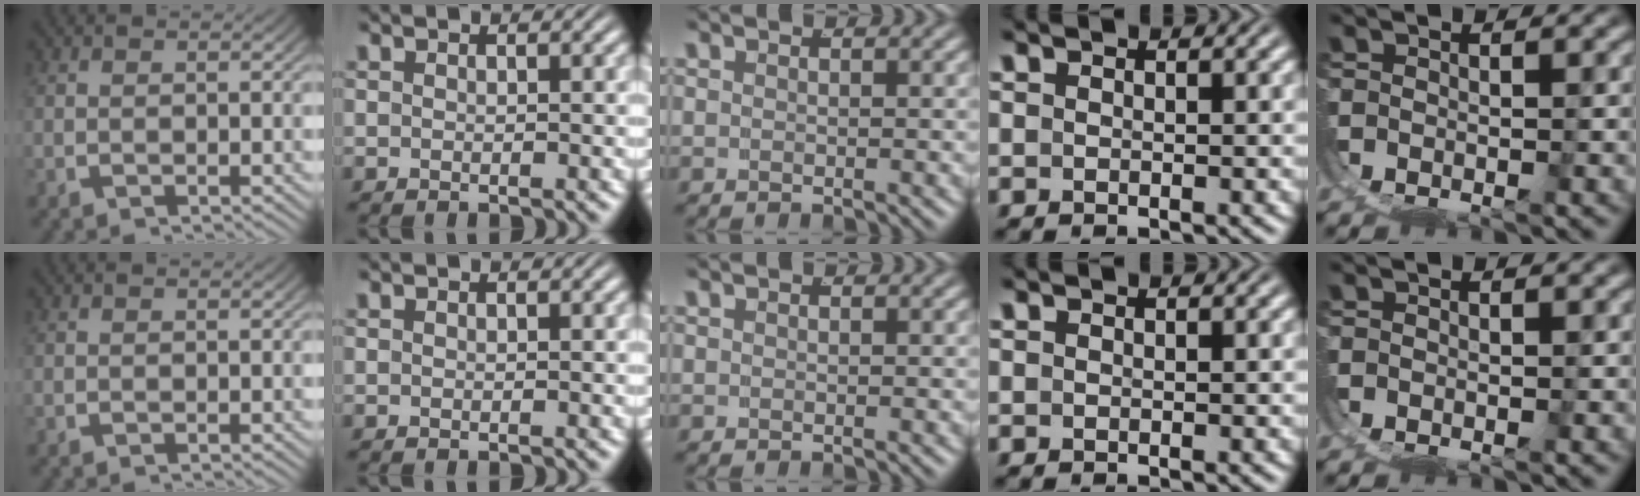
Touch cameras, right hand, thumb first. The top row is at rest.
{}